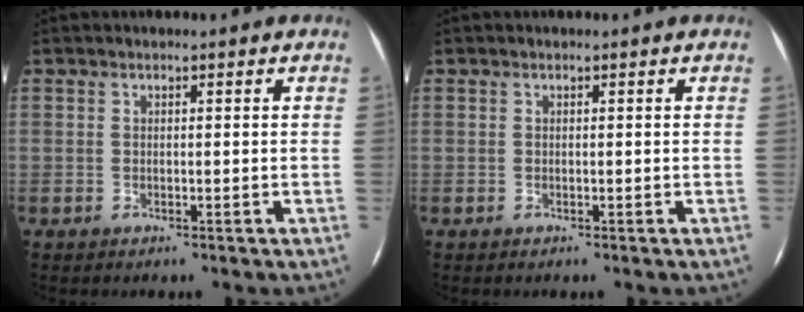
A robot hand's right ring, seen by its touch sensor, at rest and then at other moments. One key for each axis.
{"total": 0.0}